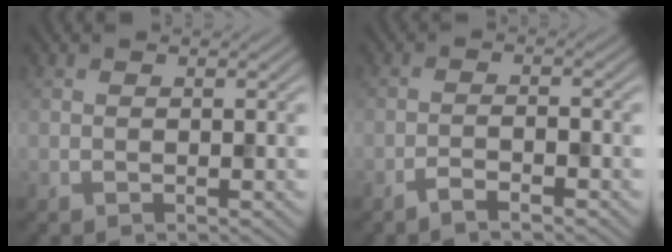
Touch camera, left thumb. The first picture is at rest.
{"total": 2.1, "force": [-1.6, 0.2, 1.3], "torque": [-0.026, 0.006, -0.037]}